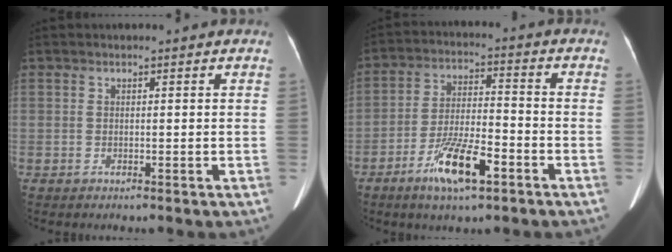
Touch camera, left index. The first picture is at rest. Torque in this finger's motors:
{"motor_torque": [0.83, 0.50, 0.22, 0.21]}